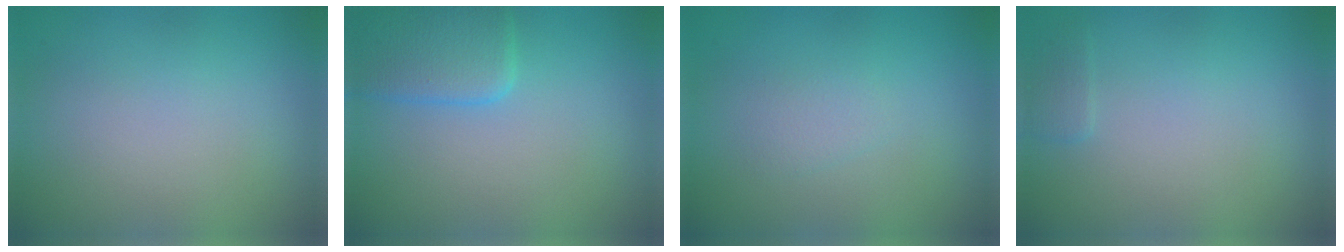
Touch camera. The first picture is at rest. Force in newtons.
{"total": 4.1, "press": 4.1, "slide": 0.4}
{"total": 0.9, "press": 0.9, "slide": 0.1}
{"total": 0.9, "press": 0.9, "slide": 0.1}